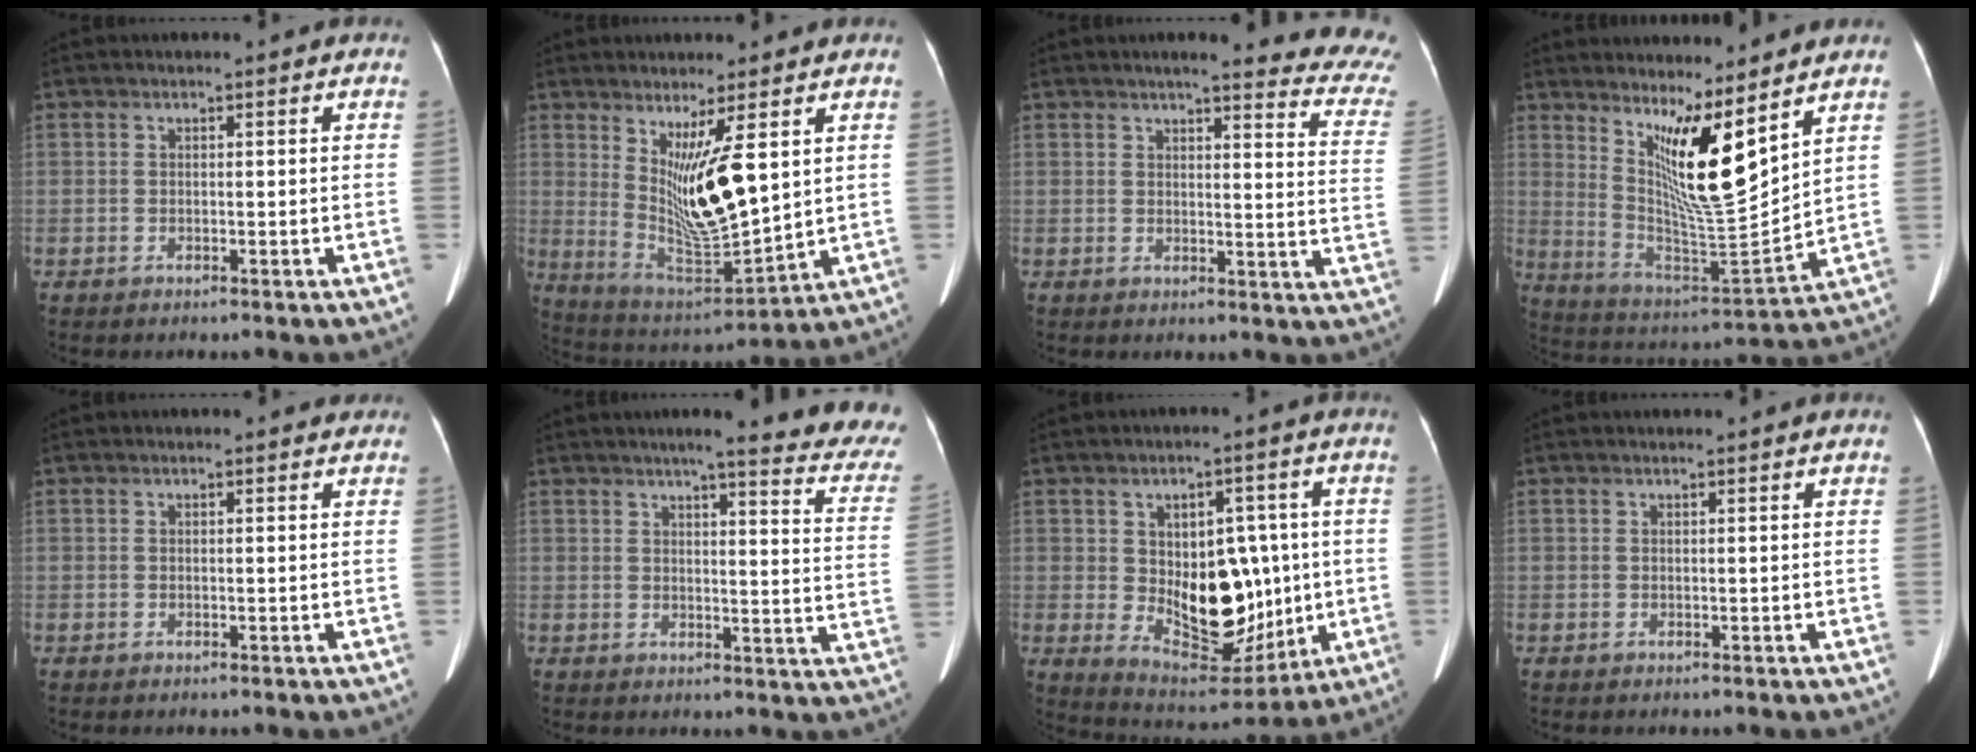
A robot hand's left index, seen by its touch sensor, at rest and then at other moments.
{"total": 11.4, "force": [3.4, 1.5, 10.8], "torque": [-0.203, -0.029, 0.075]}
{"total": 16.3, "force": [14.8, 1.0, 6.8], "torque": [-0.066, -0.069, 0.144]}
{"total": 11.5, "force": [6.7, 1.1, 9.3], "torque": [-0.176, -0.023, 0.134]}
{"total": 0.9, "force": [0.8, 0.4, 0.1], "torque": [-0.006, -0.004, -0.001]}
{"total": 18.9, "force": [16.2, 0.8, 9.7], "torque": [-0.105, -0.061, 0.173]}
{"total": 13.5, "force": [-0.1, 7.9, 11.0], "torque": [-0.165, 0.012, 0.022]}
{"total": 1.0, "force": [0.9, -0.2, 0.3], "torque": [-0.007, 0.008, 0.017]}